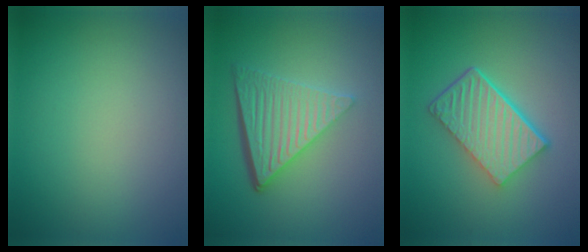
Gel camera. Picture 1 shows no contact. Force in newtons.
{"total": 6.5, "press": 4.4, "slide": 4.8}
{"total": 6.4, "press": 4.4, "slide": 4.6}